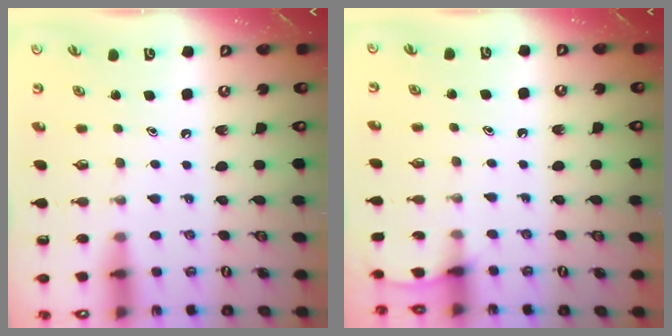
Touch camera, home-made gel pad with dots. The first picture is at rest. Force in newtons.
{"total": 3.7, "press": 3.7, "slide": 0.4}